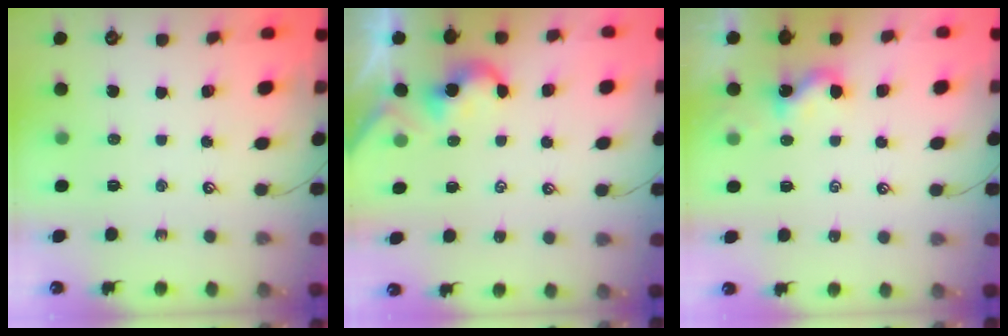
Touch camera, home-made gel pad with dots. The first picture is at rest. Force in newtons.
{"total": 0.7, "press": 0.7, "slide": 0.2}
{"total": 1.8, "press": 1.8, "slide": 0.5}